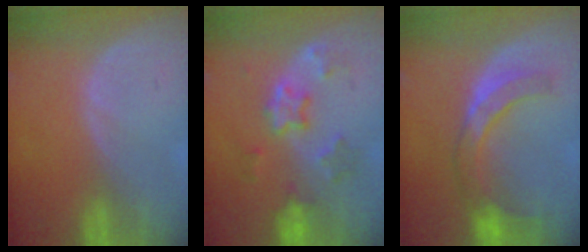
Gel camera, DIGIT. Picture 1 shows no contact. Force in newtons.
{"total": 6.1, "press": 6.0, "slide": 1.1}
{"total": 7.6, "press": 7.5, "slide": 1.3}